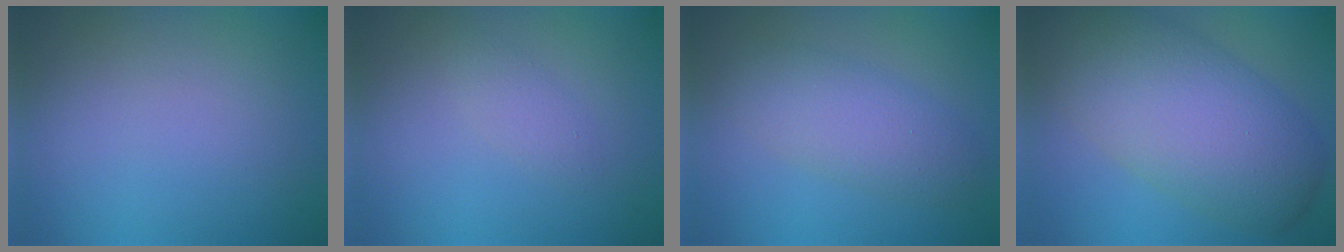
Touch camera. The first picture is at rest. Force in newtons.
{"total": 1.2, "press": 1.2, "slide": 0.0}
{"total": 3.8, "press": 3.8, "slide": 0.1}
{"total": 9.3, "press": 9.3, "slide": 0.6}